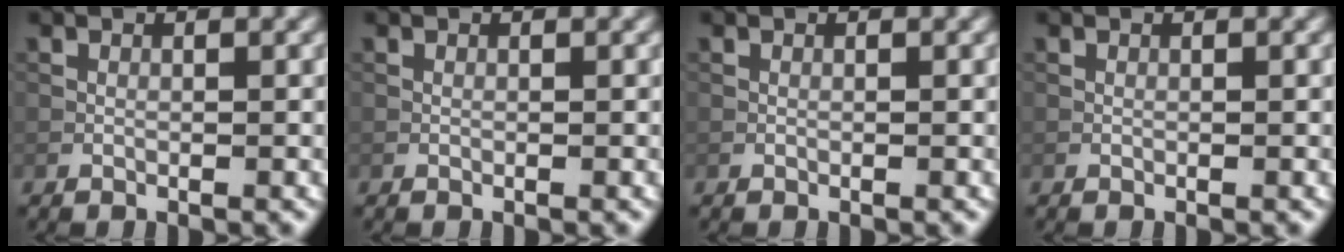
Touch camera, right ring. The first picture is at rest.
{"total": 0.0}
{"total": 0.0}
{"total": 0.0}